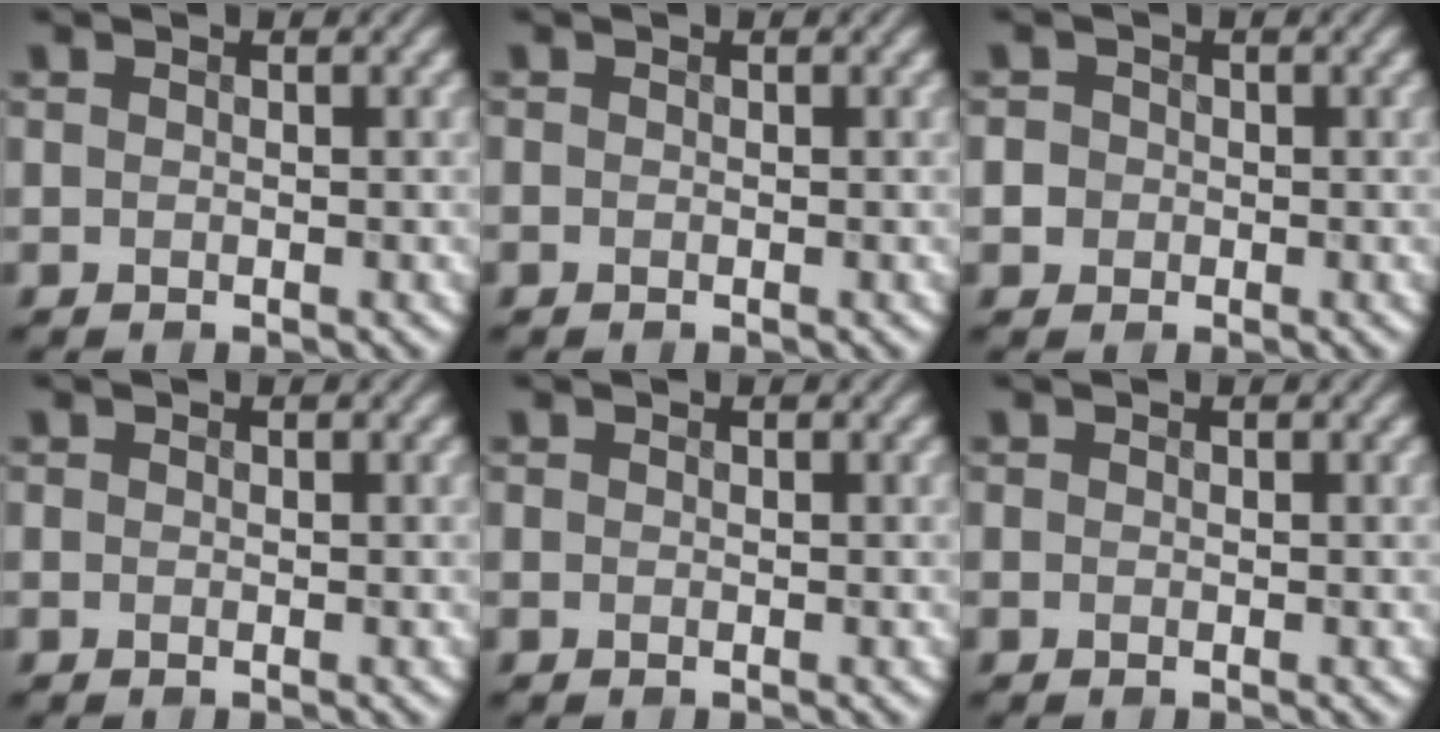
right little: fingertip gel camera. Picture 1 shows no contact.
{"total": 0.0}
{"total": 2.0, "force": [0.1, 1.9, 0.6], "torque": [0.005, 0.016, -0.013]}
{"total": 0.0}
{"total": 0.0}
{"total": 0.0}